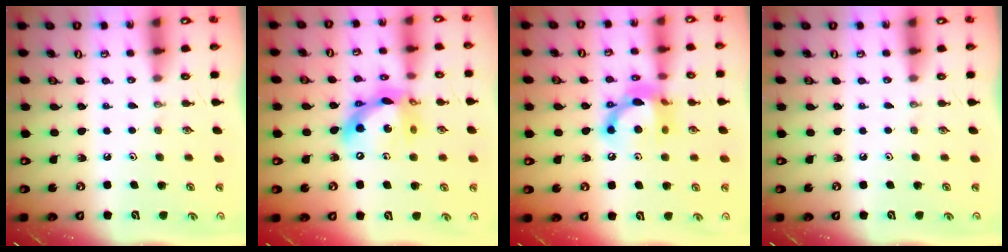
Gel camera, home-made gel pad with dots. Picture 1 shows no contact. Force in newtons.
{"total": 13.6, "press": 13.5, "slide": 1.7}
{"total": 13.3, "press": 13.2, "slide": 1.1}
{"total": 0.0}